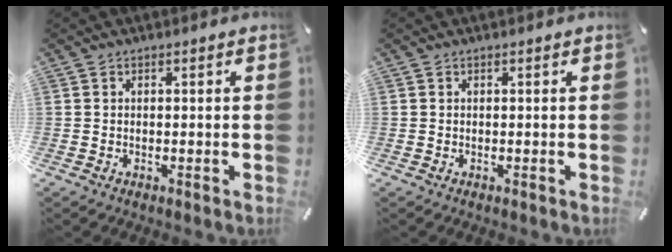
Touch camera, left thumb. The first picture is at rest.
{"total": 0.0}